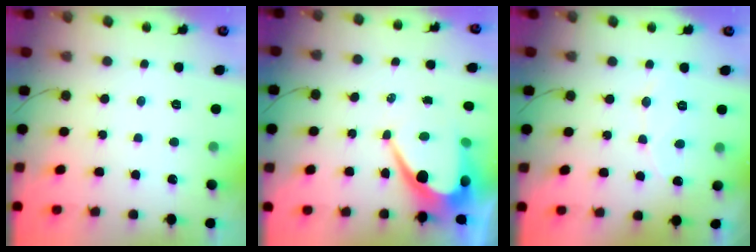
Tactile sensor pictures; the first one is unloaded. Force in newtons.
{"total": 11.5, "press": 11.4, "slide": 0.8}
{"total": 6.0, "press": 6.0, "slide": 0.4}